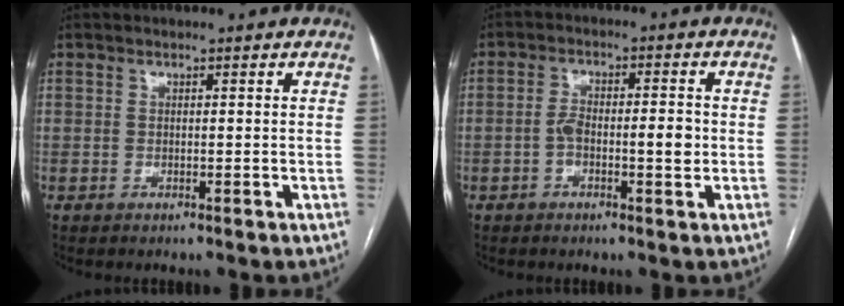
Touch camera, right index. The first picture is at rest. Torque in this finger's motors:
{"motor_torque": [0.19, -0.06, 0.14, 0.04]}